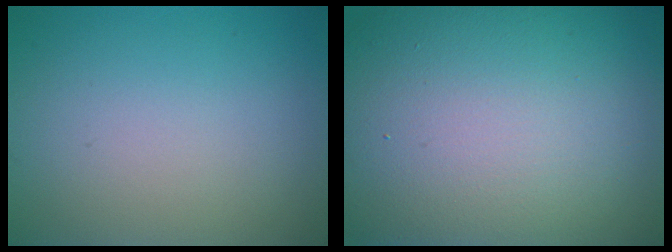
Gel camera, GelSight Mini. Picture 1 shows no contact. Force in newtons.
{"total": 21.4, "press": 21.4, "slide": 0.5}